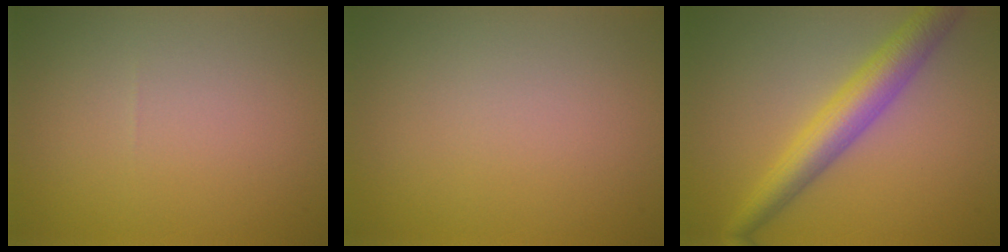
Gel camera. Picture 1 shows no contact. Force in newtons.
{"total": 0.0}
{"total": 5.3, "press": 5.3, "slide": 0.1}